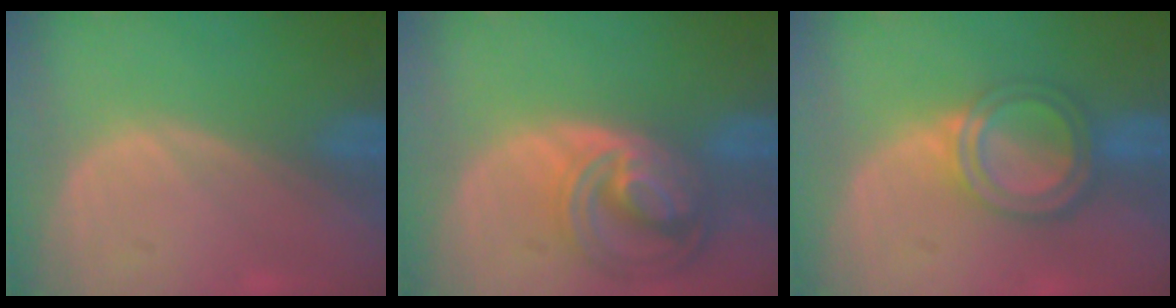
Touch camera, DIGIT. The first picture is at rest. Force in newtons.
{"total": 8.7, "press": 7.5, "slide": 4.4}
{"total": 6.2, "press": 5.3, "slide": 3.1}